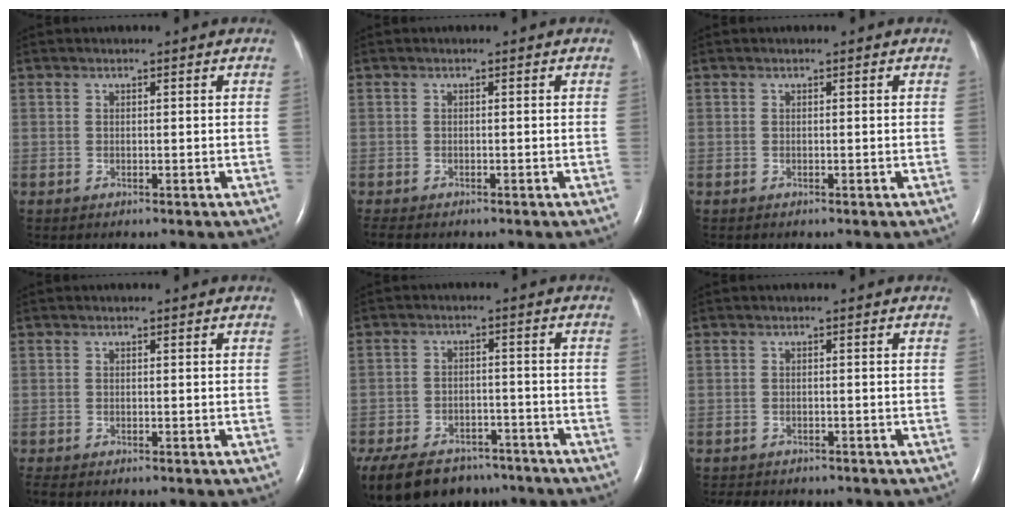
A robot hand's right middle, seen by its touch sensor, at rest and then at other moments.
{"total": 2.3, "force": [-1.9, 0.7, 1.1], "torque": [-0.023, -0.008, -0.025]}
{"total": 0.0}
{"total": 1.0, "force": [-0.9, 0.2, 0.5], "torque": [-0.013, -0.004, -0.015]}
{"total": 19.2, "force": [-14.3, 10.1, 7.8], "torque": [-0.221, -0.021, -0.200]}
{"total": 5.1, "force": [-4.4, 1.9, 1.8], "torque": [-0.029, -0.005, -0.055]}